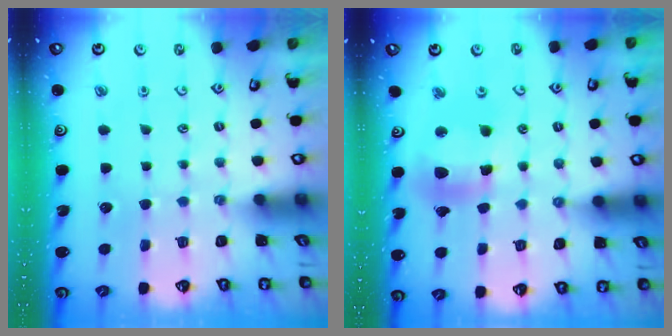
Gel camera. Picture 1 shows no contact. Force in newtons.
{"total": 11.4, "press": 11.3, "slide": 1.5}